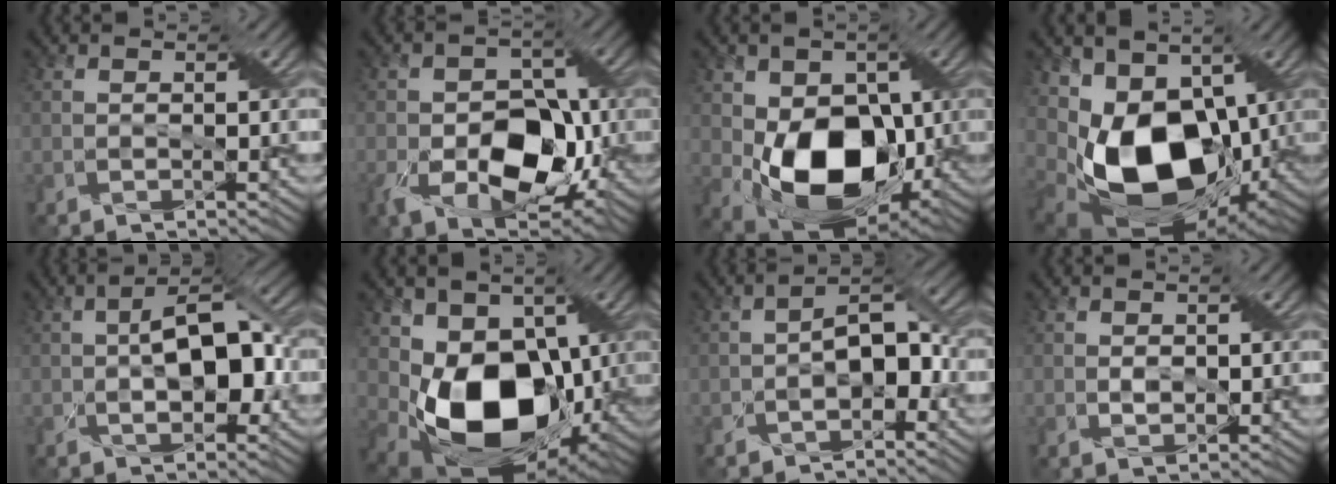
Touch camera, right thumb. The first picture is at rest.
{"total": 12.1, "force": [-3.5, 7.8, 8.5], "torque": [-0.149, -0.028, -0.054]}
{"total": 13.5, "force": [-1.1, 9.4, 9.6], "torque": [-0.168, -0.027, -0.019]}
{"total": 16.4, "force": [-0.2, 11.4, 11.8], "torque": [-0.249, -0.043, 0.001]}
{"total": 8.2, "force": [-0.4, 3.9, 7.2], "torque": [-0.119, 0.009, -0.011]}
{"total": 14.7, "force": [-0.4, 10.5, 10.2], "torque": [-0.188, -0.040, -0.003]}
{"total": 5.2, "force": [-1.7, 2.9, 4.0], "torque": [-0.060, 0.011, -0.031]}
{"total": 1.4, "force": [0.2, 1.0, 1.0], "torque": [-0.024, 0.000, 0.008]}